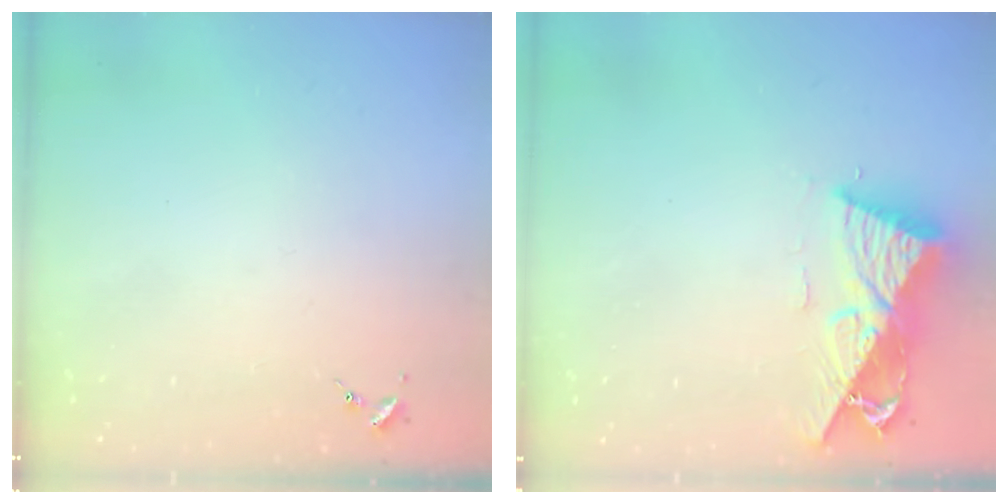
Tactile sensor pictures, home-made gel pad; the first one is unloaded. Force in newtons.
{"total": 10.6, "press": 10.5, "slide": 1.3}